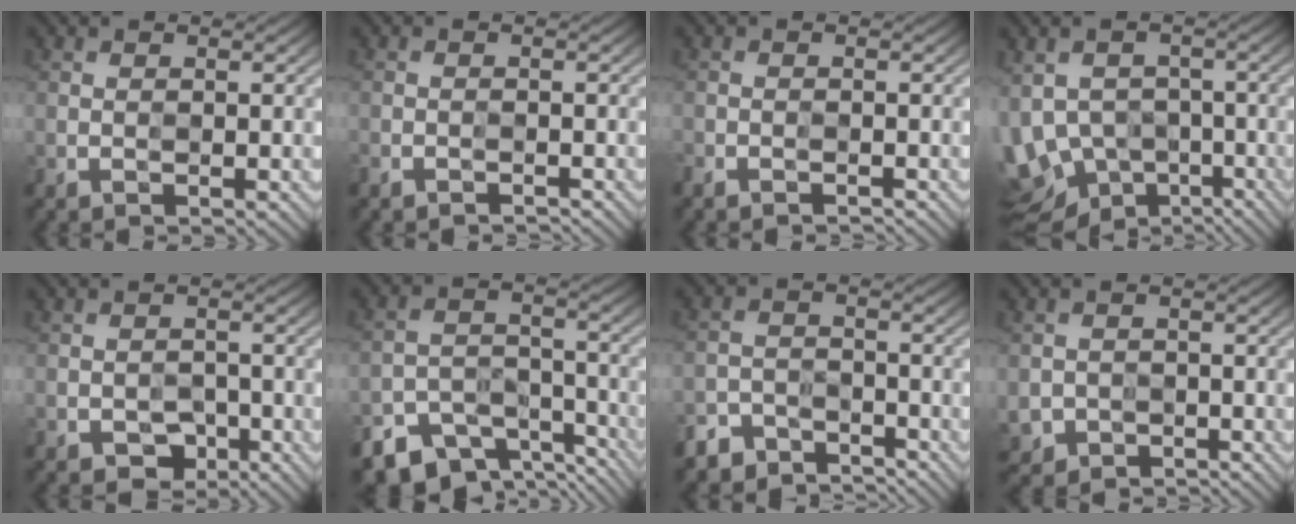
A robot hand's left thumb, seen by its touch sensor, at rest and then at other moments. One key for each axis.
{"total": 1.5, "fx": -1.4, "fy": 0.0, "fz": -0.6, "tx": 0.009, "ty": -0.003, "tz": -0.029}
{"total": 1.5, "fx": -1.4, "fy": -0.2, "fz": -0.3, "tx": 0.002, "ty": -0.001, "tz": -0.029}
{"total": 7.9, "fx": -2.4, "fy": 6.4, "fz": 3.9, "tx": -0.089, "ty": -0.011, "tz": -0.036}
{"total": 1.8, "fx": -1.3, "fy": 1.1, "fz": -0.3, "tx": 0.011, "ty": -0.001, "tz": -0.023}
{"total": 8.0, "fx": -6.9, "fy": 3.6, "fz": 1.8, "tx": -0.030, "ty": -0.014, "tz": -0.119}
{"total": 4.0, "fx": -3.8, "fy": 0.9, "fz": -0.8, "tx": 0.019, "ty": 0.002, "tz": -0.082}
{"total": 2.1, "fx": -1.1, "fy": 1.6, "fz": -0.8, "tx": 0.007, "ty": -0.009, "tz": -0.022}